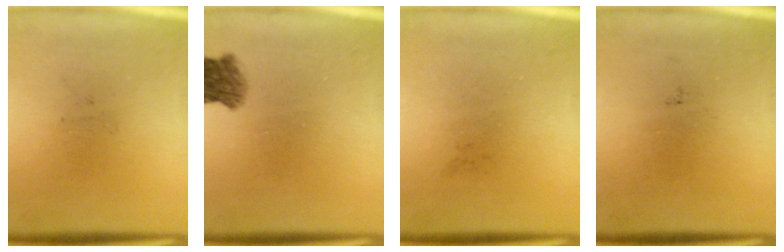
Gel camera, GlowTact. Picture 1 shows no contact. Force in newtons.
{"total": 4.3}
{"total": 0.0}
{"total": 0.0}